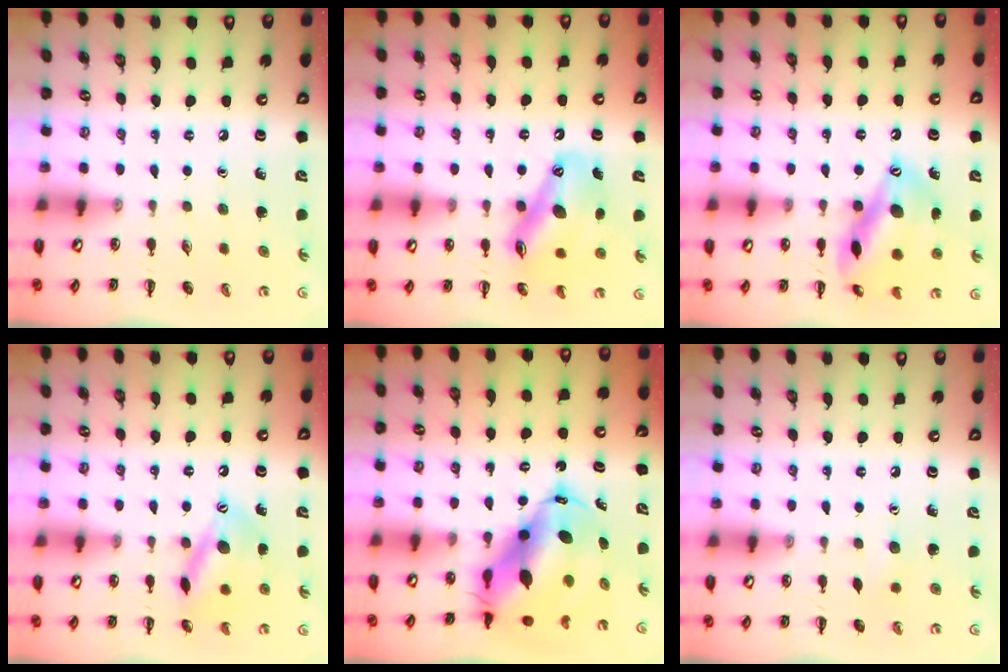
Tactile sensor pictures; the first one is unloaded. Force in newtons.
{"total": 13.4, "press": 12.9, "slide": 3.6}
{"total": 16.9, "press": 16.9, "slide": 0.9}
{"total": 13.6, "press": 13.3, "slide": 2.9}
{"total": 12.7, "press": 12.3, "slide": 3.4}
{"total": 3.8, "press": 3.7, "slide": 0.9}